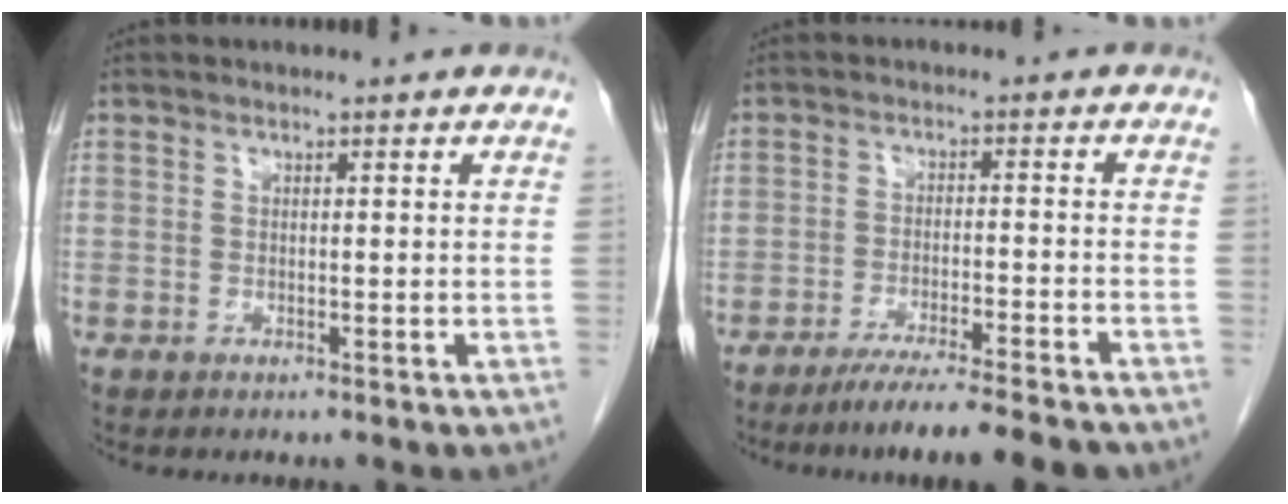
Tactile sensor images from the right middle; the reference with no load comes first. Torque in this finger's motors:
{"motor_torque": [1.14, -0.99, 0.15, 0.06]}